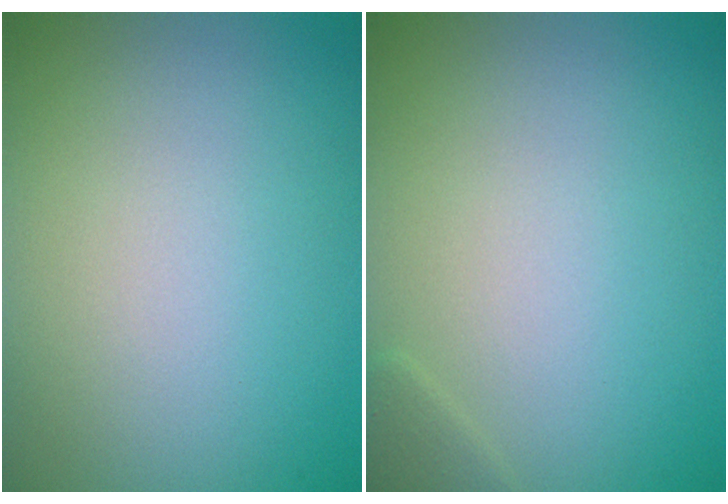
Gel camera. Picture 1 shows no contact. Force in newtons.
{"total": 0.8, "press": 0.8, "slide": 0.1}